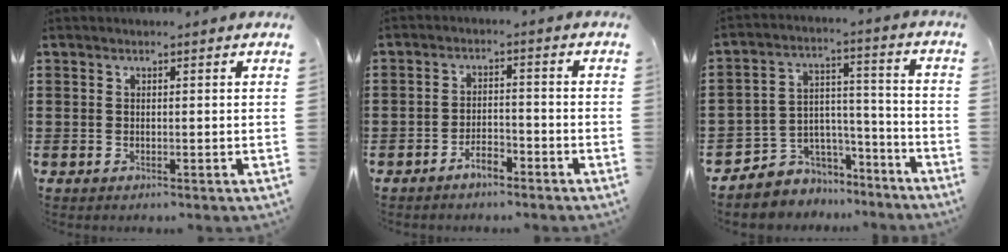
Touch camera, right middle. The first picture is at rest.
{"total": 3.6, "force": [-3.2, 1.3, 1.2], "torque": [-0.025, 0.009, -0.062]}
{"total": 5.6, "force": [-4.2, 3.6, -0.8], "torque": [0.003, 0.011, -0.081]}